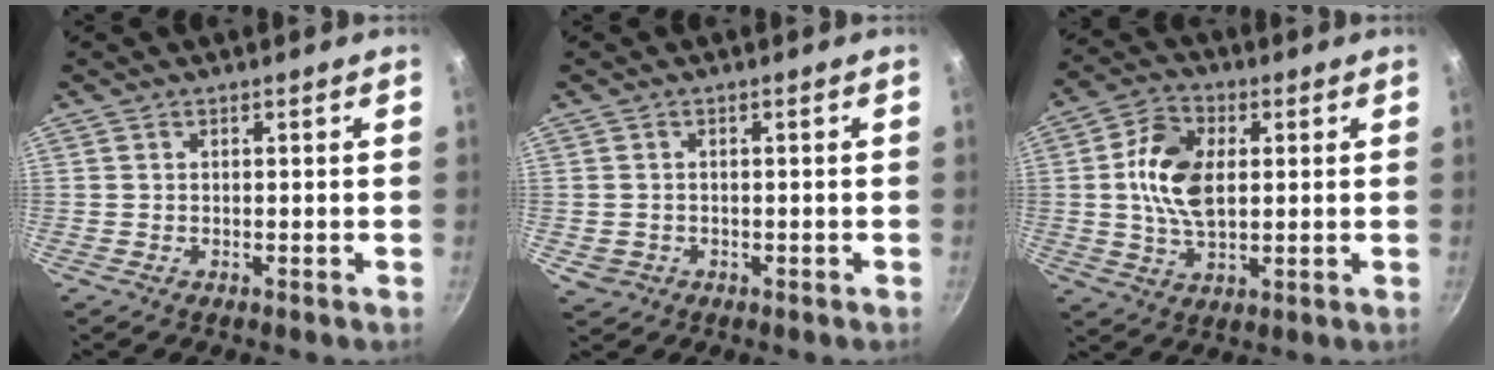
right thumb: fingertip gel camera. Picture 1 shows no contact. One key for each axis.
{"total": 2.4, "fx": -0.5, "fy": 2.1, "fz": 0.8, "tx": -0.013, "ty": 0.006, "tz": 0.002}
{"total": 11.5, "fx": 1.5, "fy": 7.0, "fz": 9.0, "tx": -0.152, "ty": 0.004, "tz": 0.021}